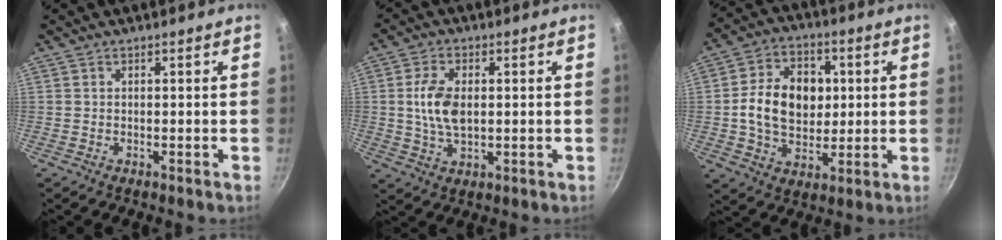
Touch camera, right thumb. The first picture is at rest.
{"total": 7.9, "force": [0.6, 4.6, 6.4], "torque": [-0.120, 0.001, 0.011]}
{"total": 14.4, "force": [1.2, 10.7, 9.6], "torque": [-0.132, 0.010, 0.015]}